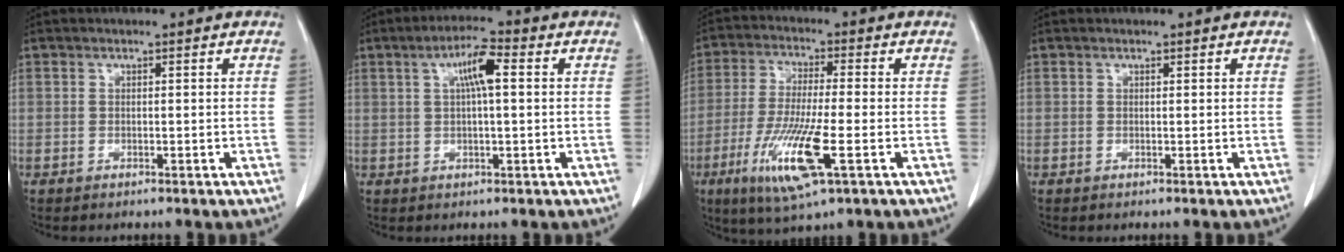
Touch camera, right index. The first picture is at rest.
{"total": 5.7, "force": [1.5, 0.8, 5.5], "torque": [-0.099, 0.014, 0.024]}
{"total": 12.4, "force": [-4.5, 1.1, 11.4], "torque": [-0.233, -0.027, -0.081]}
{"total": 0.0}